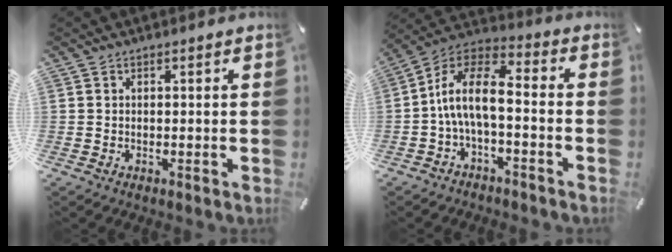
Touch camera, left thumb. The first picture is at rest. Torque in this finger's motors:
{"motor_torque": [0.40, 1.57, 0.59, -0.06, 0.13]}